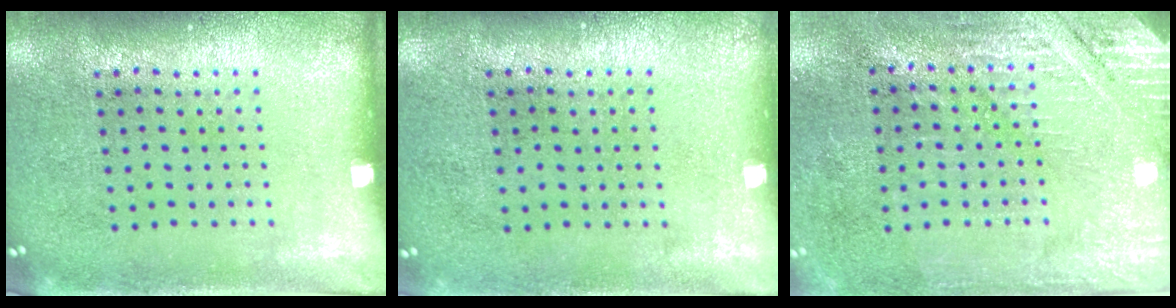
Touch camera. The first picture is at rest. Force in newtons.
{"total": 0.0}
{"total": 2.8, "press": 2.7, "slide": 0.9}